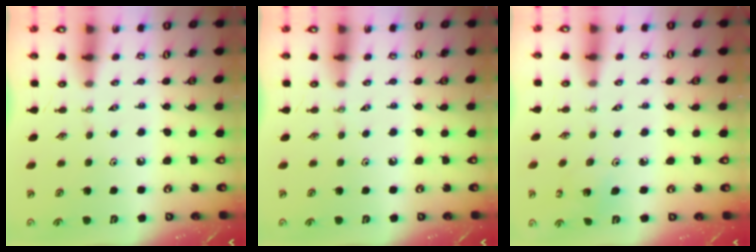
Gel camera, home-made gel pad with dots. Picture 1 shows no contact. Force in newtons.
{"total": 0.0}
{"total": 2.9, "press": 2.9, "slide": 0.2}